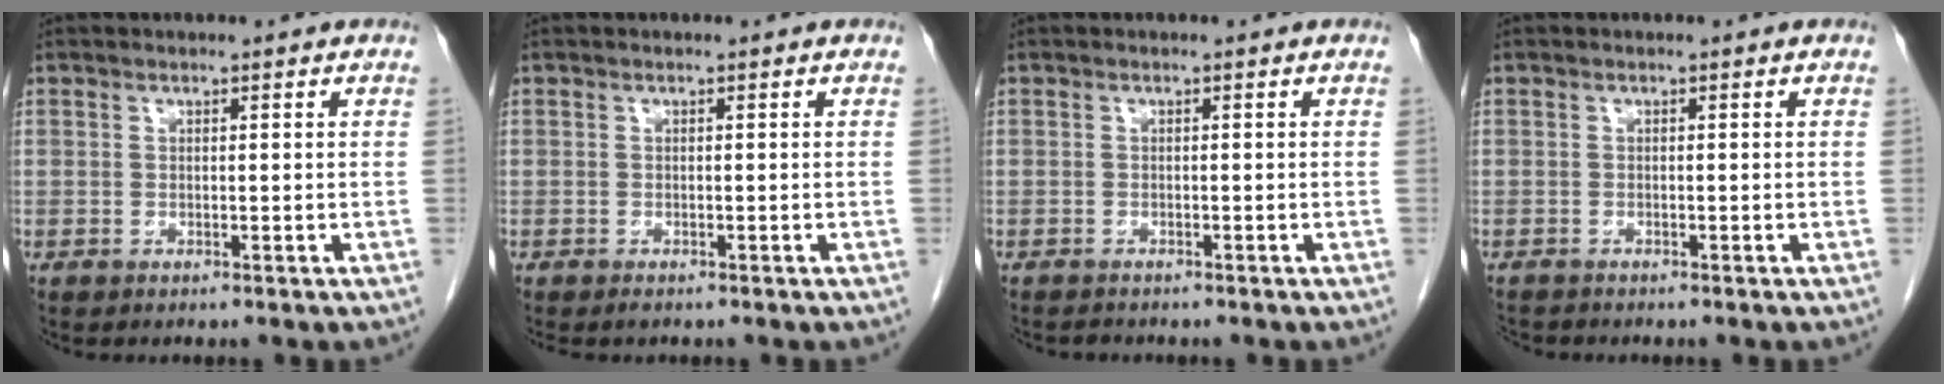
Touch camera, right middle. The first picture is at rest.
{"total": 0.9, "force": [-0.7, 0.3, 0.4], "torque": [-0.007, -0.002, -0.009]}
{"total": 1.2, "force": [-1.2, 0.4, 0.1], "torque": [-0.008, -0.003, -0.019]}
{"total": 1.4, "force": [-1.4, 0.2, 0.0], "torque": [-0.003, -0.007, -0.024]}